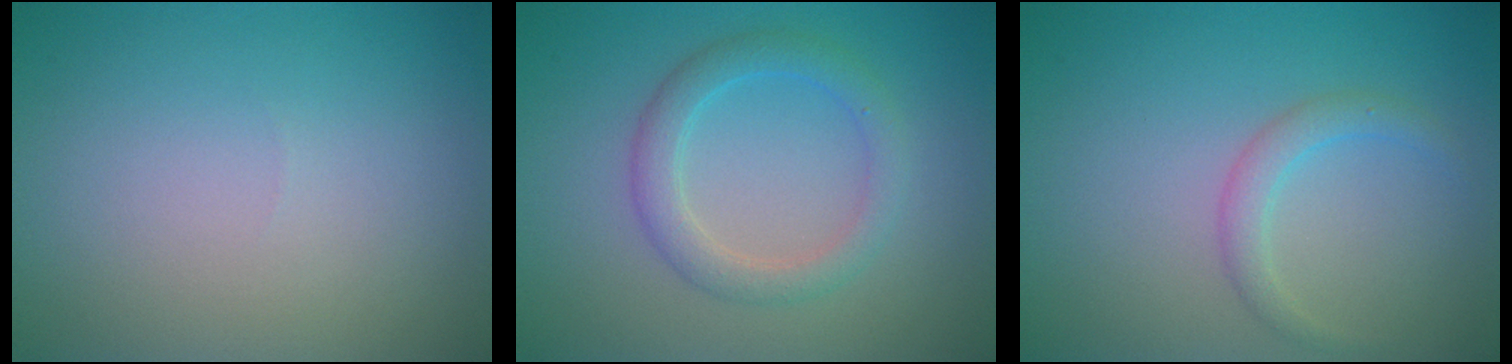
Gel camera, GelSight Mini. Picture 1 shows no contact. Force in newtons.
{"total": 3.0, "press": 3.0, "slide": 0.1}
{"total": 1.7, "press": 1.7, "slide": 0.0}